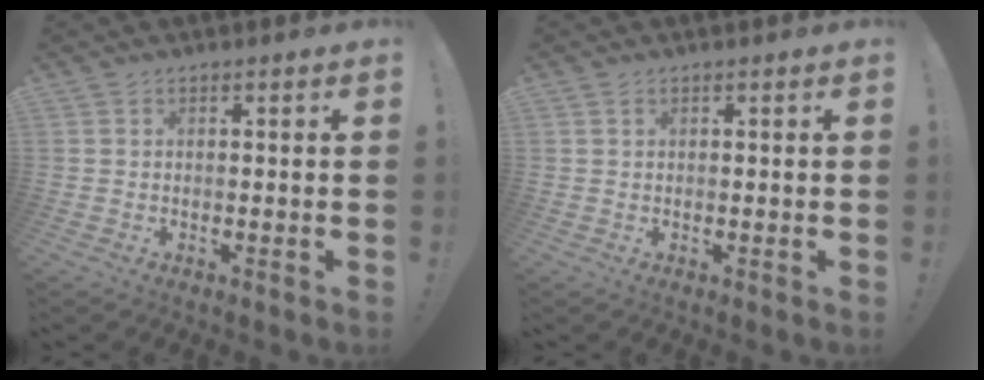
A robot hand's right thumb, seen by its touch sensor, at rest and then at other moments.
{"total": 0.7, "force": [0.5, 0.4, 0.4], "torque": [0.001, -0.003, 0.008]}